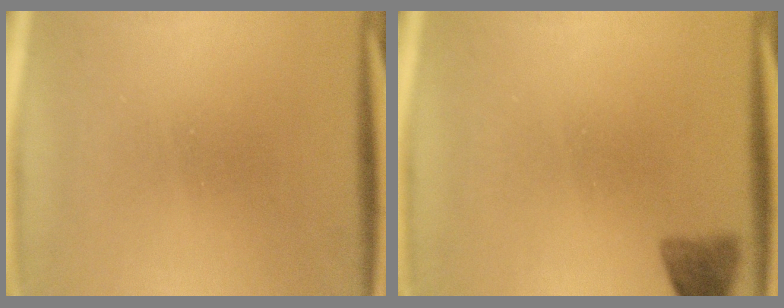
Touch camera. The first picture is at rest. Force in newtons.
{"total": 3.0}